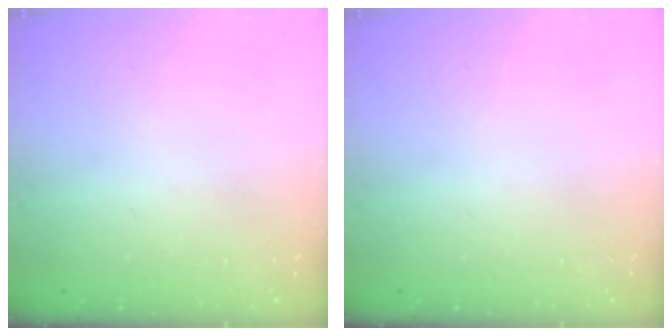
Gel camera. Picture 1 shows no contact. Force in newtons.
{"total": 0.0}